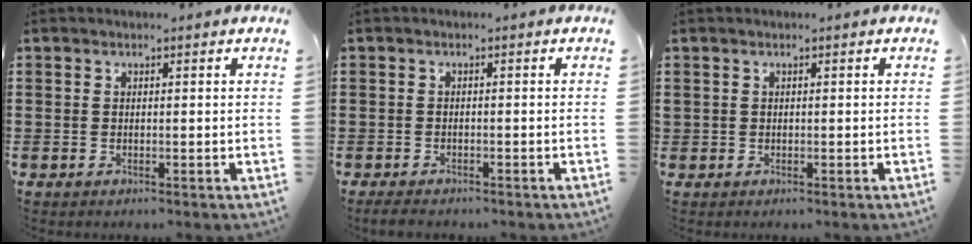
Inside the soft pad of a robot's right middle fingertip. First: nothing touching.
{"total": 1.3, "force": [-1.2, 0.4, 0.3], "torque": [-0.008, 0.001, -0.024]}
{"total": 0.5, "force": [0.1, 0.5, 0.0], "torque": [-0.001, 0.006, 0.001]}